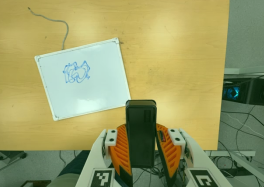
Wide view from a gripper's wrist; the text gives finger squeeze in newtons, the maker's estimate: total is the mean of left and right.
{"total": 9.3, "left": 7.3, "right": 11.3}